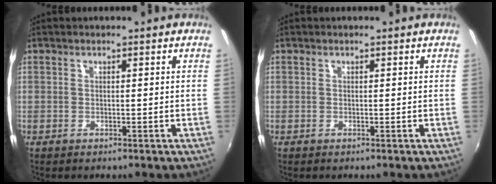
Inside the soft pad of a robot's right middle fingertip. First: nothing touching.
{"total": 0.0}